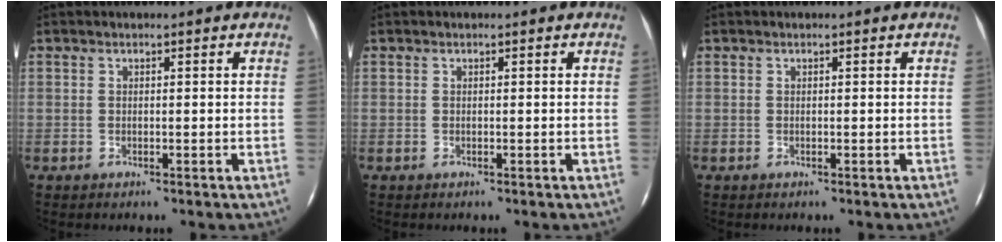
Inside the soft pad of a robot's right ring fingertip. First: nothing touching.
{"total": 0.0}
{"total": 0.0}